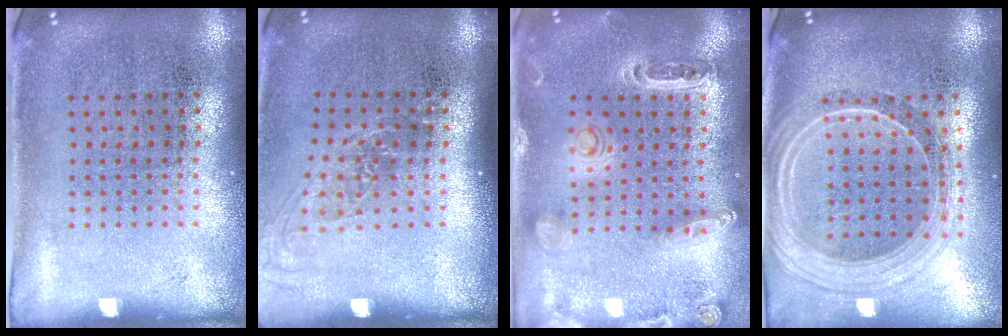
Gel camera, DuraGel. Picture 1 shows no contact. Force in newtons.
{"total": 1.3, "press": 1.1, "slide": 0.8}
{"total": 1.2, "press": 1.2, "slide": 0.3}
{"total": 2.4, "press": 2.0, "slide": 1.2}